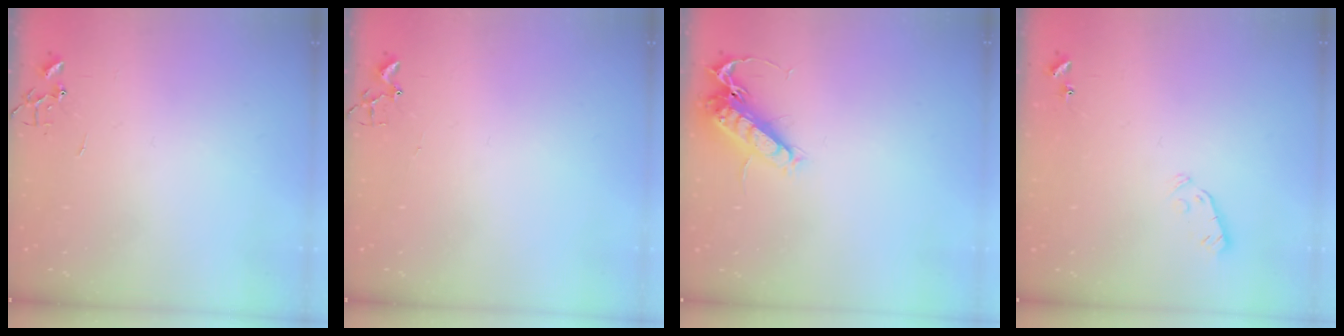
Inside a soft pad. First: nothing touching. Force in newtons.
{"total": 1.8, "press": 1.8, "slide": 0.2}
{"total": 13.8, "press": 13.8, "slide": 1.2}
{"total": 3.1, "press": 3.0, "slide": 0.9}